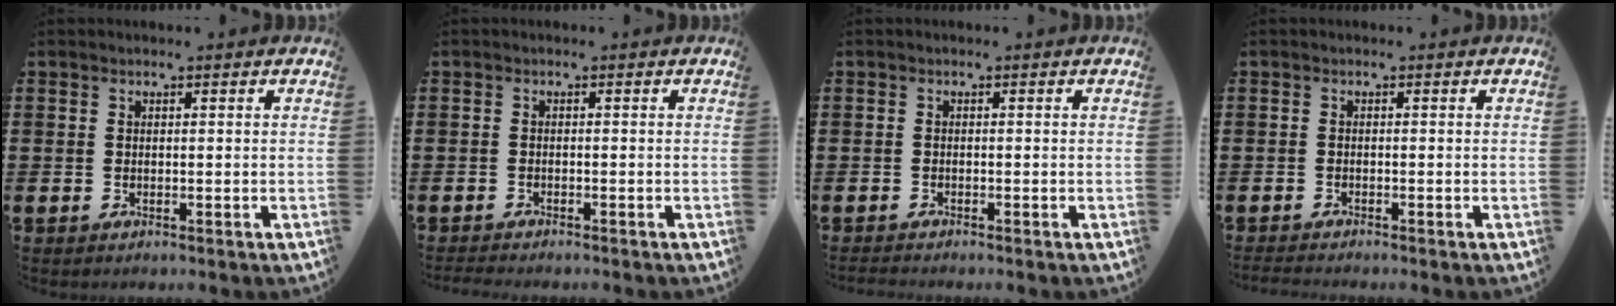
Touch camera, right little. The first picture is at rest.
{"total": 0.7, "force": [-0.7, 0.0, 0.1], "torque": [-0.003, -0.001, -0.013]}
{"total": 0.5, "force": [-0.5, 0.0, 0.1], "torque": [-0.002, -0.001, -0.010]}
{"total": 0.7, "force": [-0.7, 0.0, 0.2], "torque": [-0.004, -0.002, -0.014]}